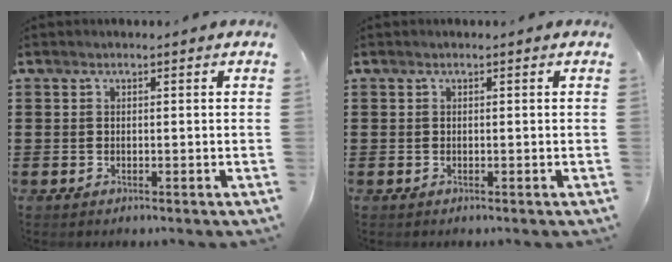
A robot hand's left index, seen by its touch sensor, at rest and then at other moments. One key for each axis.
{"total": 0.0}